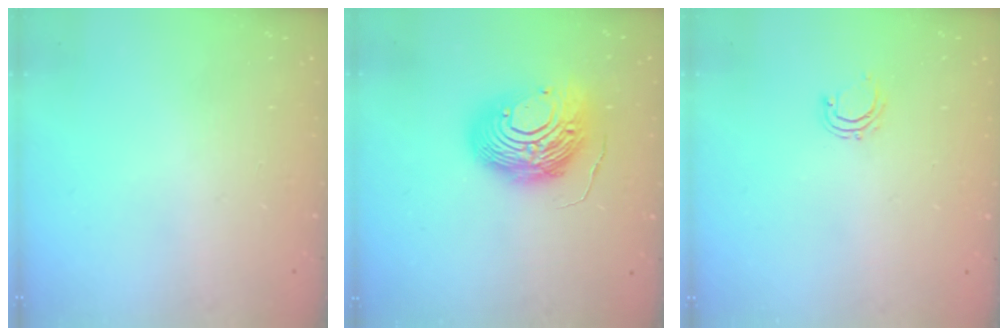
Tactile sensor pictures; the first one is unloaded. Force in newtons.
{"total": 14.5, "press": 14.4, "slide": 1.5}
{"total": 5.2, "press": 5.1, "slide": 1.0}